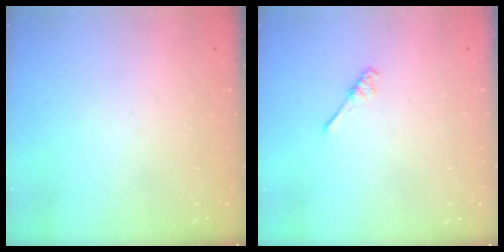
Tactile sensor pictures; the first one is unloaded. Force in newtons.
{"total": 3.1, "press": 3.1, "slide": 0.5}